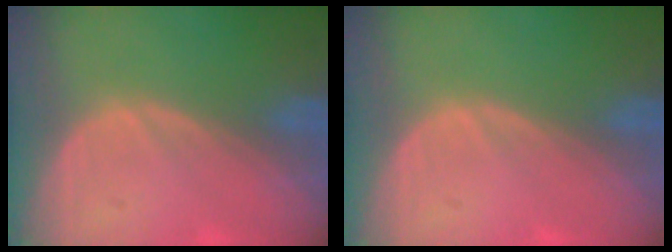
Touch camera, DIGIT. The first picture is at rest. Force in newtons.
{"total": 0.0}